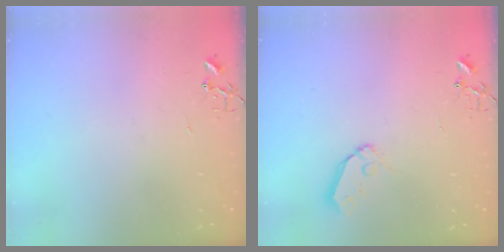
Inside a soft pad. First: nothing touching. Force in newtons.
{"total": 6.9, "press": 6.9, "slide": 0.5}